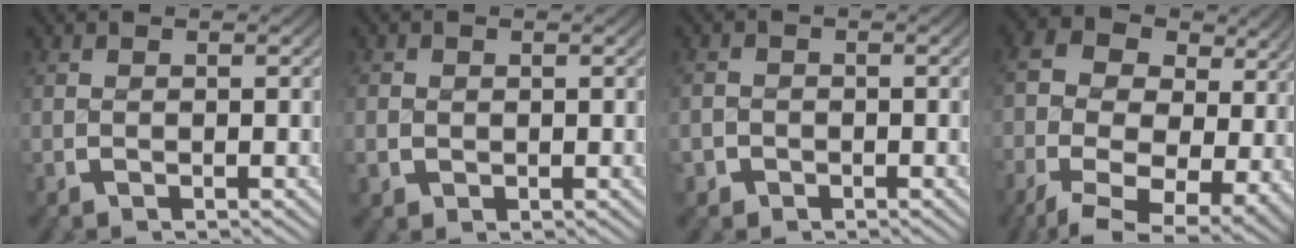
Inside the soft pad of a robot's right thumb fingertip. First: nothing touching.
{"total": 1.7, "force": [0.0, 1.6, 0.5], "torque": [-0.013, -0.002, 0.004]}
{"total": 1.9, "force": [-1.1, 1.6, 0.0], "torque": [0.002, -0.008, -0.018]}
{"total": 13.1, "force": [-1.9, 9.7, 8.6], "torque": [-0.169, -0.053, -0.017]}